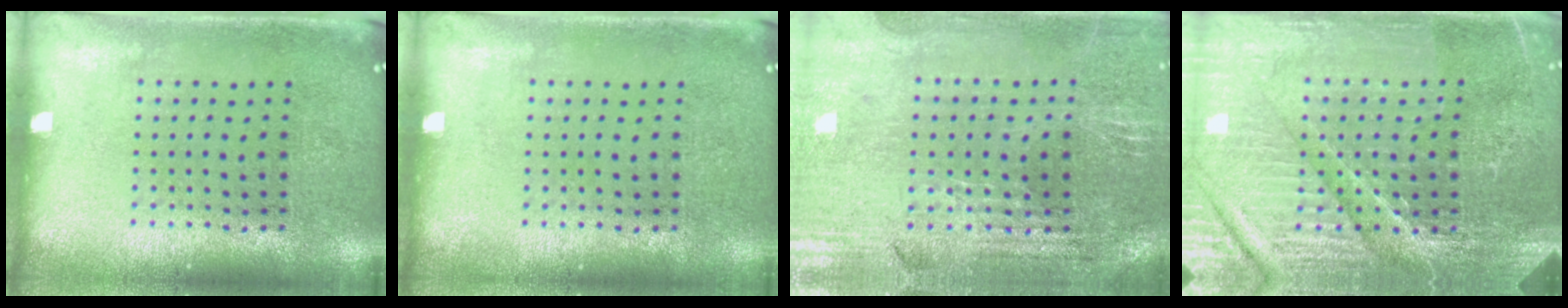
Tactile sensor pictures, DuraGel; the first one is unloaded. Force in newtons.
{"total": 0.0}
{"total": 1.8, "press": 1.7, "slide": 0.4}
{"total": 4.9, "press": 4.6, "slide": 1.5}